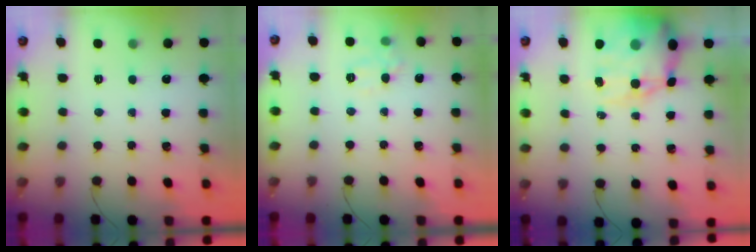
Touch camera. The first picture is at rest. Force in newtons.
{"total": 8.6, "press": 8.5, "slide": 1.3}
{"total": 18.1, "press": 17.6, "slide": 4.2}